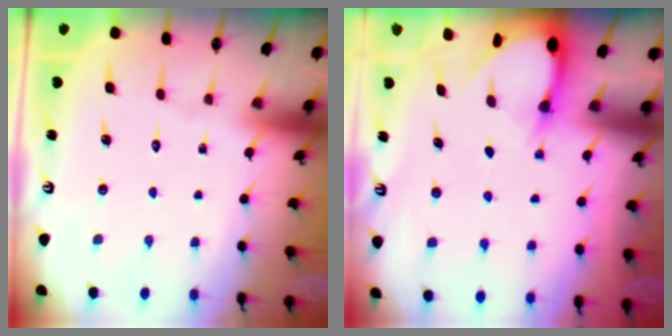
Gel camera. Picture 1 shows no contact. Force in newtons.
{"total": 3.0, "press": 3.0, "slide": 0.4}